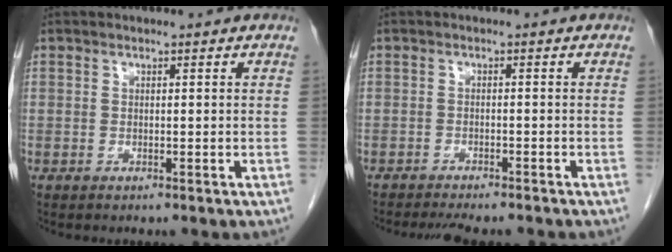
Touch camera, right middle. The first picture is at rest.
{"total": 8.1, "force": [-7.3, 1.4, 3.3], "torque": [-0.046, -0.012, -0.100]}